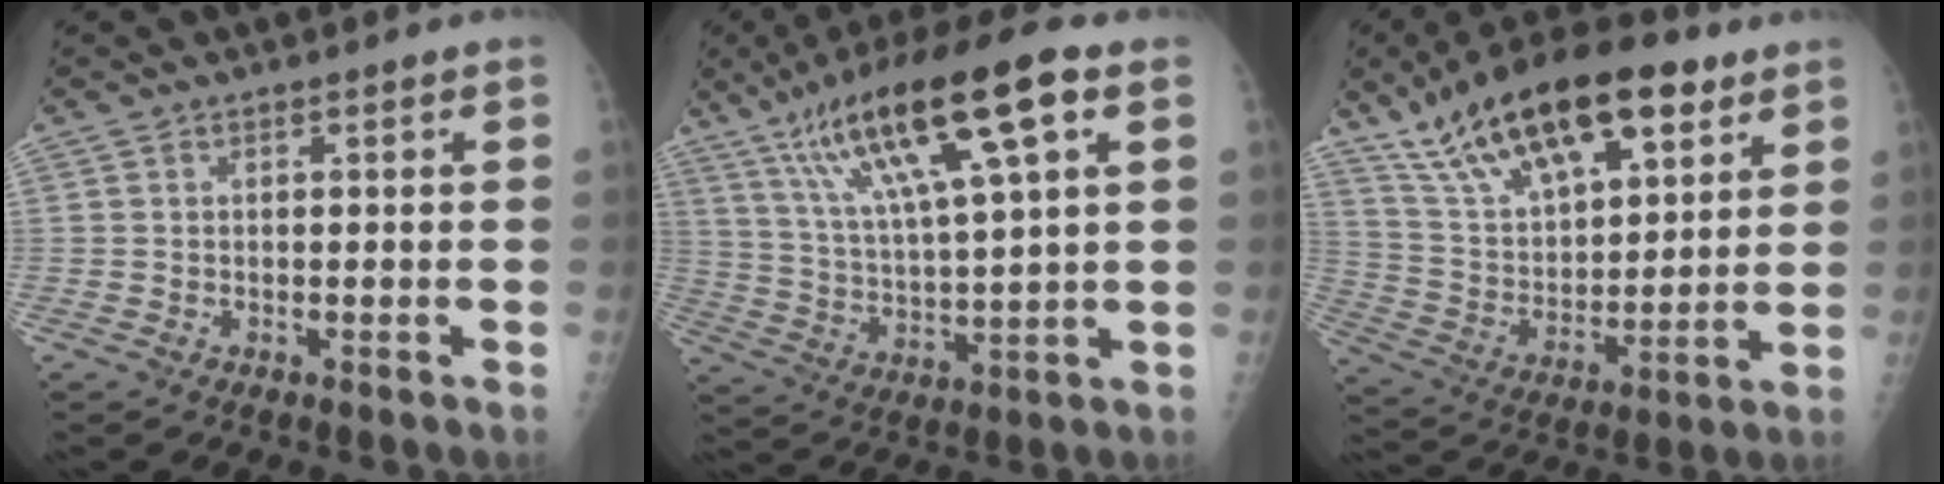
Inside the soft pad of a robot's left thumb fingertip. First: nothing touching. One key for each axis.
{"total": 20.0, "fx": 9.6, "fy": 3.7, "fz": 17.1, "tx": -0.305, "ty": -0.007, "tz": 0.168}
{"total": 24.1, "fx": 14.5, "fy": 10.1, "fz": 16.4, "tx": -0.253, "ty": -0.034, "tz": 0.258}